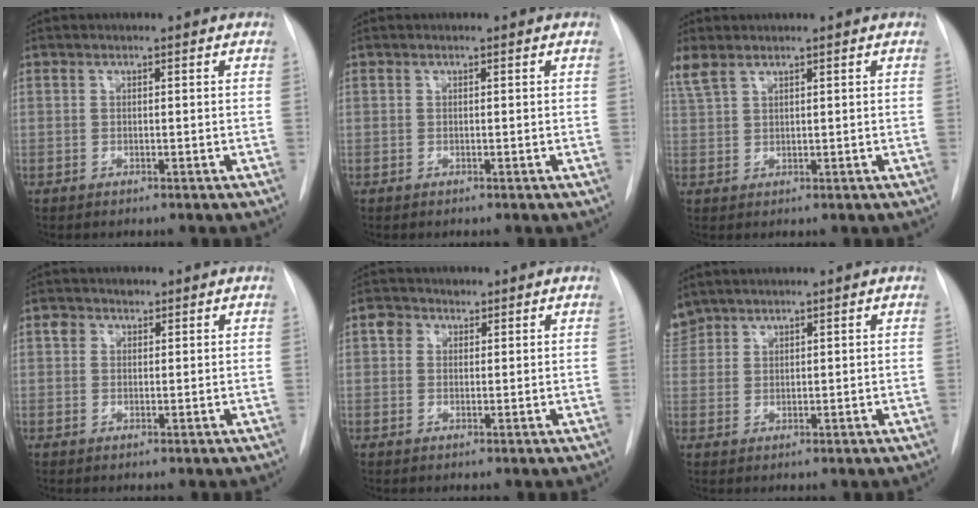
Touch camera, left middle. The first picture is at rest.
{"total": 0.0}
{"total": 3.2, "force": [2.6, 1.0, 1.5], "torque": [-0.049, 0.018, 0.063]}
{"total": 2.0, "force": [1.0, 1.6, 0.4], "torque": [-0.004, 0.008, 0.014]}
{"total": 2.4, "force": [1.1, 2.0, 0.6], "torque": [-0.009, 0.012, 0.014]}
{"total": 3.7, "force": [3.4, 1.6, 0.1], "torque": [-0.007, 0.015, 0.074]}